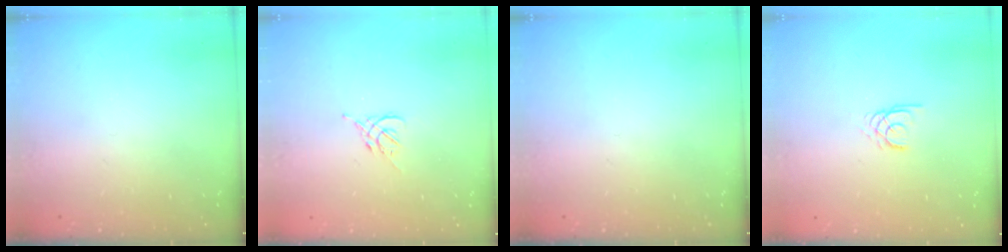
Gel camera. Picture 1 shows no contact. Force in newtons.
{"total": 1.2, "press": 1.1, "slide": 0.5}
{"total": 0.0}
{"total": 2.4, "press": 2.4, "slide": 0.1}